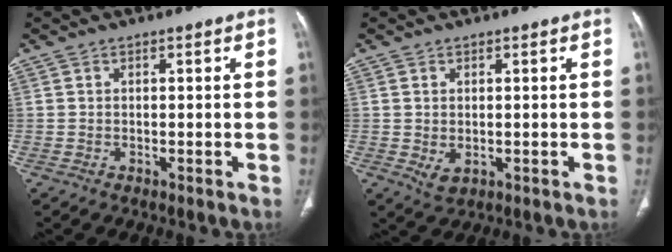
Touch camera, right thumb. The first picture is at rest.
{"total": 2.6, "force": [-0.2, 1.7, 2.0], "torque": [-0.037, -0.006, 0.006]}